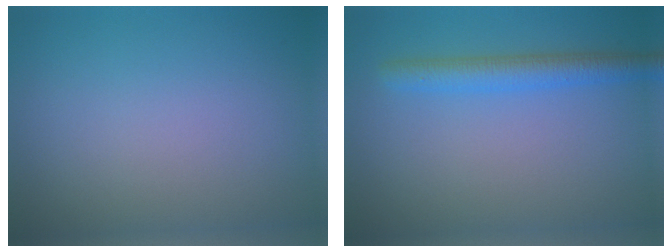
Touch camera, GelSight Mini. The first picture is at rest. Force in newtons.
{"total": 3.2, "press": 3.2, "slide": 0.1}